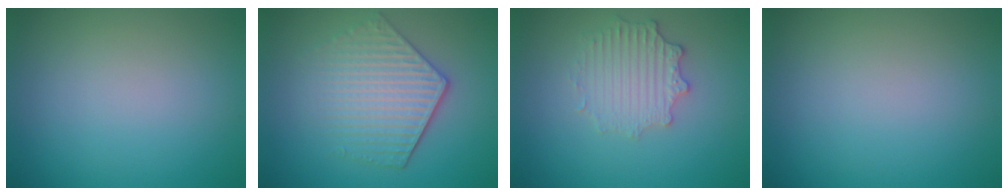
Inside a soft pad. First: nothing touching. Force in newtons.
{"total": 5.0, "press": 4.0, "slide": 3.1}
{"total": 2.7, "press": 2.6, "slide": 0.8}
{"total": 0.0}